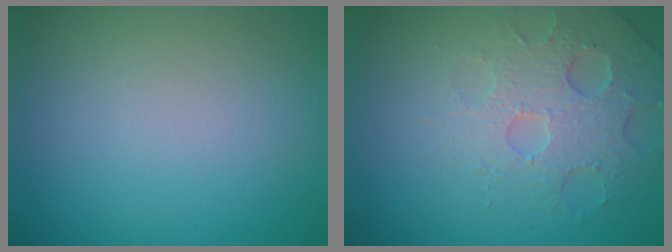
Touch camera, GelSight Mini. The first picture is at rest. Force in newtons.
{"total": 4.7, "press": 3.6, "slide": 2.9}